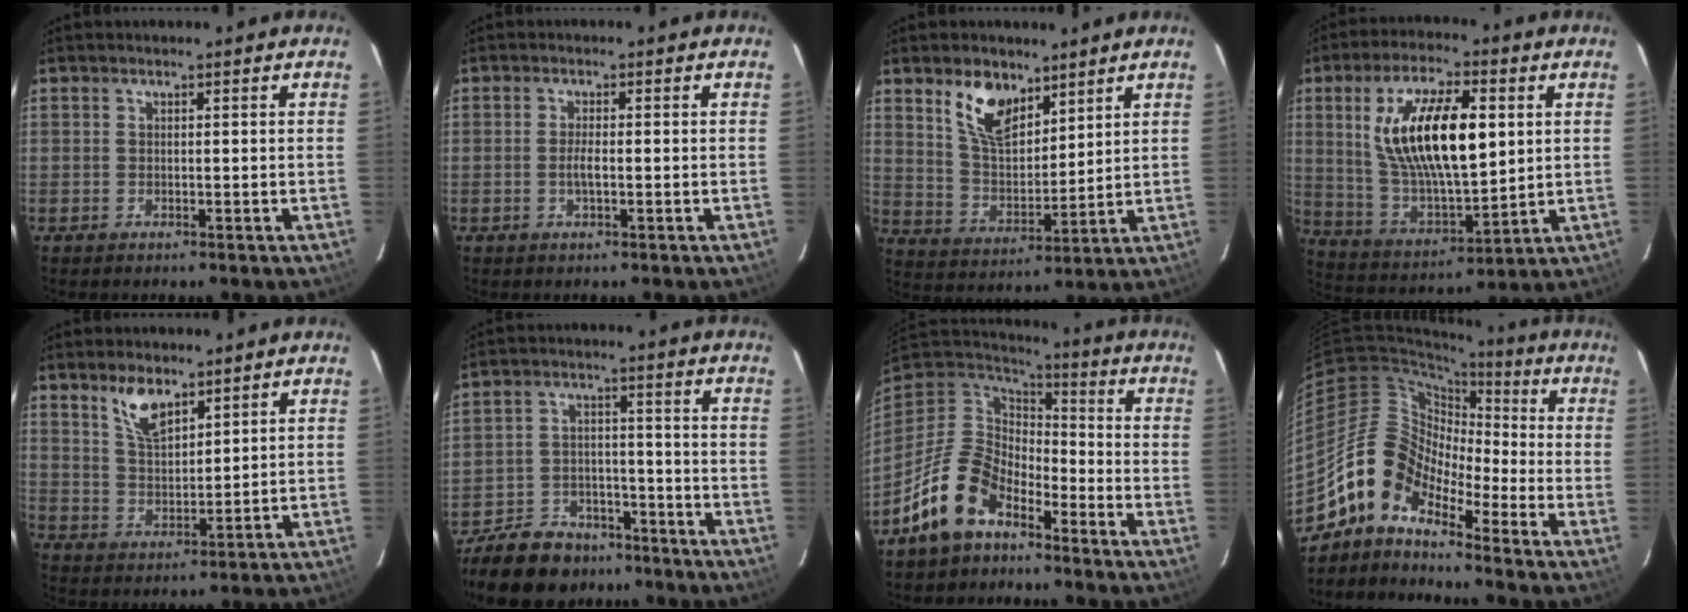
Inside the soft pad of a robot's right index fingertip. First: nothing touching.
{"total": 2.1, "force": [-0.6, 0.4, 2.0], "torque": [-0.039, -0.002, -0.010]}
{"total": 10.6, "force": [6.6, 5.4, 6.2], "torque": [-0.111, 0.008, 0.132]}
{"total": 19.7, "force": [4.6, 7.9, 17.5], "torque": [-0.328, 0.006, 0.097]}
{"total": 7.0, "force": [4.7, 2.9, 4.2], "torque": [-0.074, 0.003, 0.096]}
{"total": 16.0, "force": [-12.7, 8.4, 5.0], "torque": [-0.138, 0.026, -0.185]}
{"total": 13.8, "force": [-8.7, 7.9, 7.3], "torque": [-0.168, 0.012, -0.159]}
{"total": 11.0, "force": [-8.4, 5.0, 5.0], "torque": [-0.083, 0.024, -0.182]}